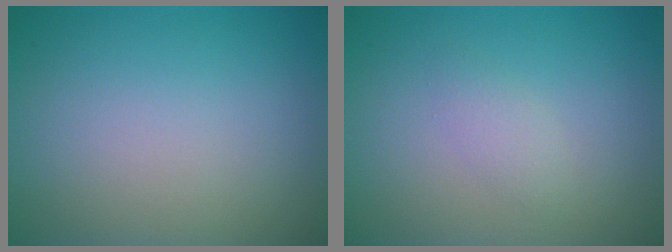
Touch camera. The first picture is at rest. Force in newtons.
{"total": 1.2, "press": 1.2, "slide": 0.1}